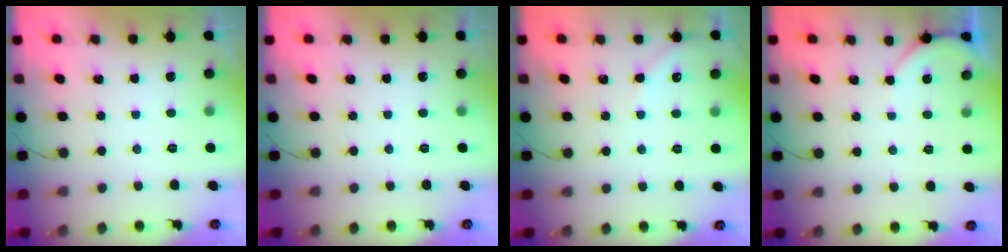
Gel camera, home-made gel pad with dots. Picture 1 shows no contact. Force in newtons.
{"total": 0.0}
{"total": 3.1, "press": 3.1, "slide": 0.5}
{"total": 2.2, "press": 2.2, "slide": 0.3}